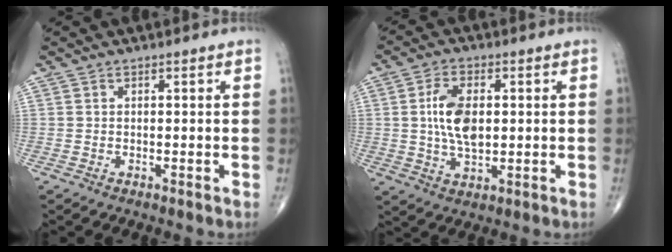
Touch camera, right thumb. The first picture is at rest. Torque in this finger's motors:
{"motor_torque": [0.83, 2.12, 1.25, -0.08, 0.18]}